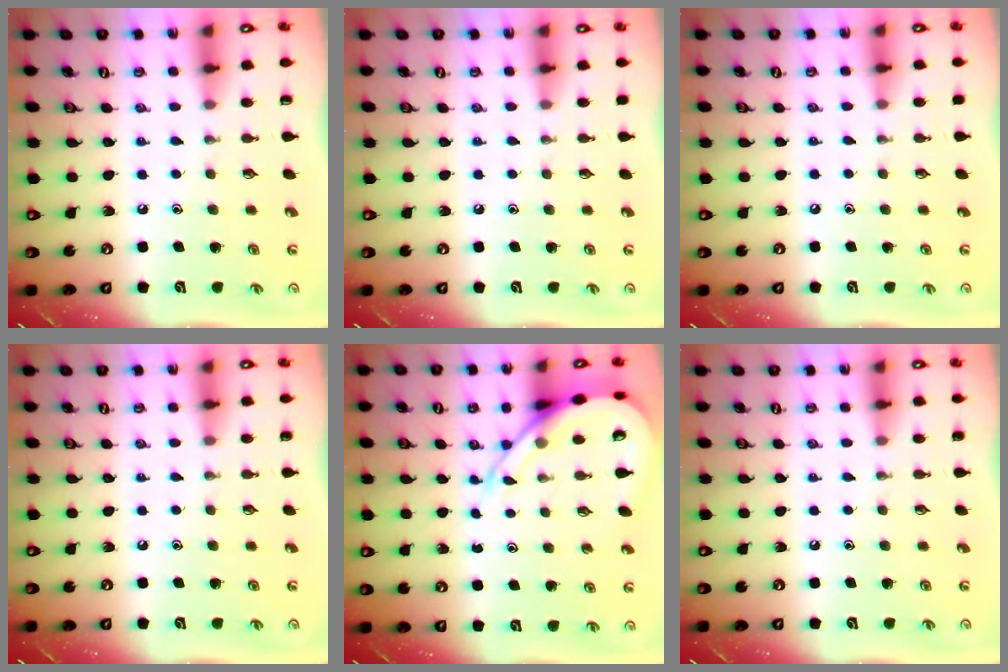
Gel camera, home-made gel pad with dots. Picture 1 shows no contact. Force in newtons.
{"total": 2.8, "press": 2.7, "slide": 0.4}
{"total": 0.9, "press": 0.9, "slide": 0.2}
{"total": 0.0}
{"total": 11.0, "press": 10.9, "slide": 1.0}
{"total": 0.0}